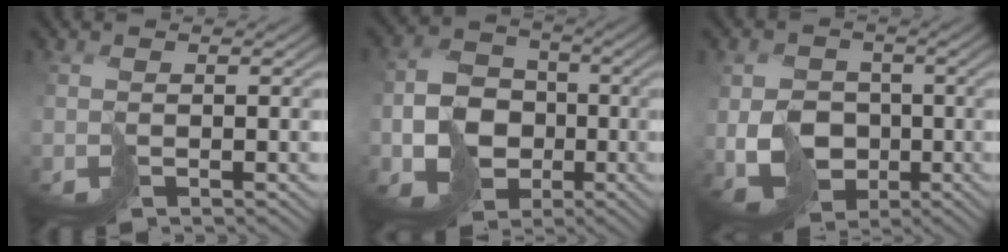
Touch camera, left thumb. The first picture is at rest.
{"total": 8.7, "force": [-2.7, 7.5, 3.7], "torque": [-0.077, -0.026, -0.056]}
{"total": 6.2, "force": [-0.6, 5.6, 2.4], "torque": [-0.053, -0.017, -0.010]}